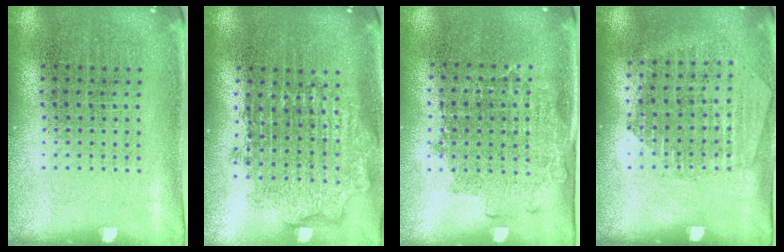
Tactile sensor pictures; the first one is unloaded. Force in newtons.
{"total": 1.8, "press": 1.5, "slide": 1.1}
{"total": 1.3, "press": 1.1, "slide": 0.8}
{"total": 1.3, "press": 1.2, "slide": 0.5}